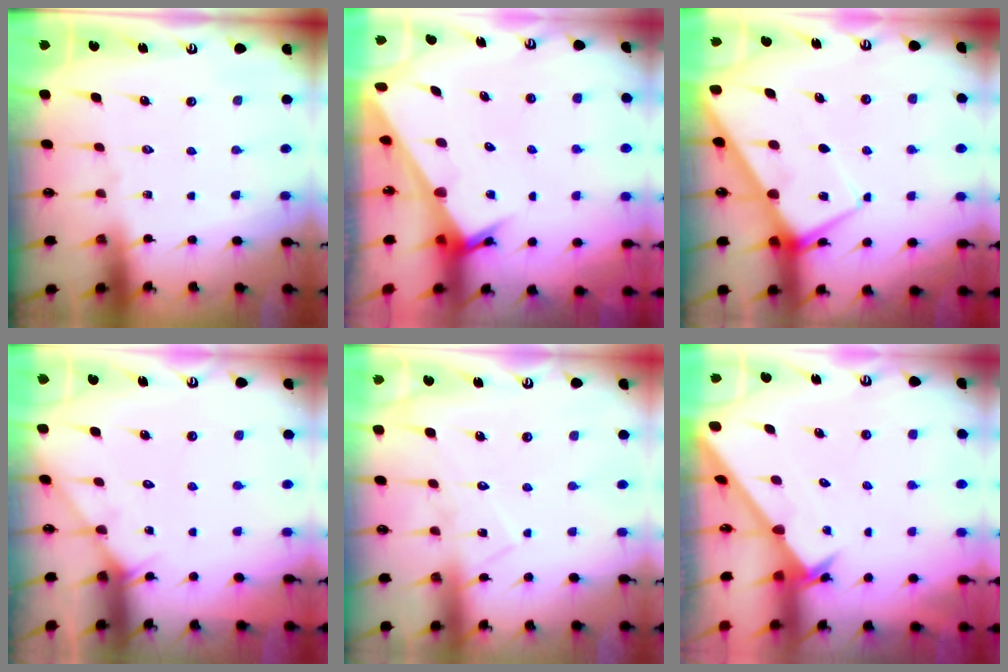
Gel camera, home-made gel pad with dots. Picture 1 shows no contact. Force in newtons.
{"total": 3.6, "press": 3.6, "slide": 0.2}
{"total": 7.9, "press": 7.8, "slide": 0.8}
{"total": 3.6, "press": 3.6, "slide": 0.4}
{"total": 8.4, "press": 8.4, "slide": 0.7}
{"total": 2.4, "press": 2.4, "slide": 0.2}